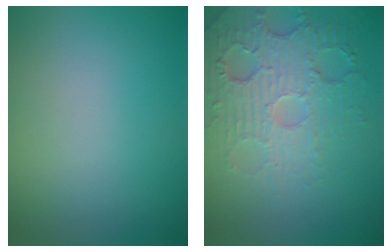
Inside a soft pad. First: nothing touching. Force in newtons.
{"total": 4.8, "press": 4.3, "slide": 2.2}